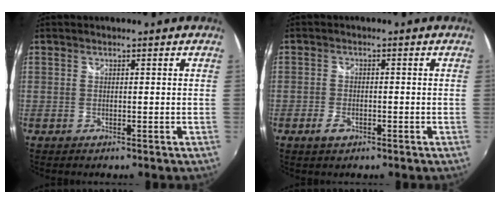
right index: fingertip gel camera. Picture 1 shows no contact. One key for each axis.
{"total": 2.8, "fx": -1.6, "fy": 1.6, "fz": 1.6, "tx": -0.038, "ty": -0.001, "tz": -0.031}